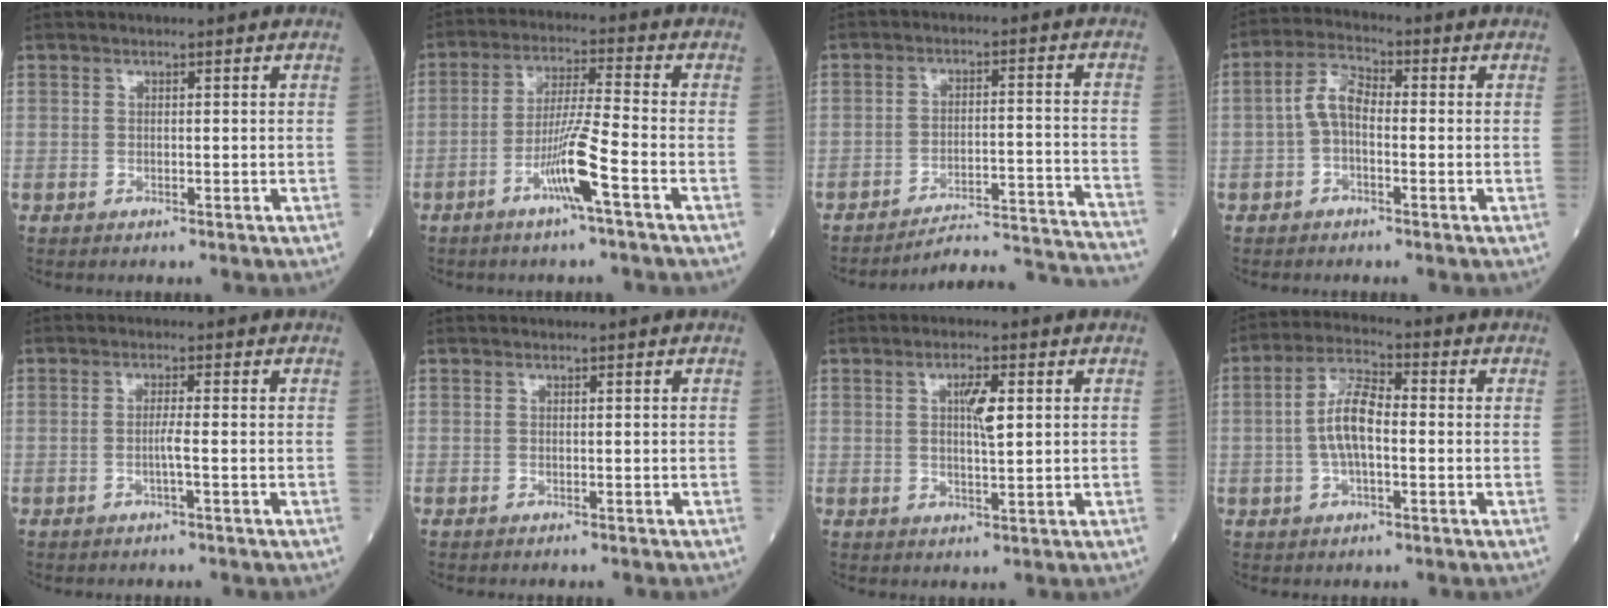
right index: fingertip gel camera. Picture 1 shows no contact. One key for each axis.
{"total": 8.0, "fx": -3.8, "fy": -0.8, "fz": 7.0, "tx": -0.136, "ty": -0.004, "tz": -0.074}
{"total": 18.6, "fx": -18.3, "fy": -1.9, "fz": 2.7, "tx": -0.003, "ty": 0.007, "tz": -0.241}
{"total": 4.9, "fx": -0.6, "fy": 2.4, "fz": 4.3, "tx": -0.084, "ty": 0.016, "tz": -0.018}
{"total": 1.8, "fx": -0.6, "fy": -0.4, "fz": 1.7, "tx": -0.032, "ty": -0.001, "tz": -0.014}
{"total": 0.0}
{"total": 4.1, "fx": 1.0, "fy": 0.8, "fz": 3.8, "tx": -0.068, "ty": 0.003, "tz": 0.018}
{"total": 7.3, "fx": -0.5, "fy": 2.6, "fz": 6.8, "tx": -0.142, "ty": 0.016, "tz": -0.016}